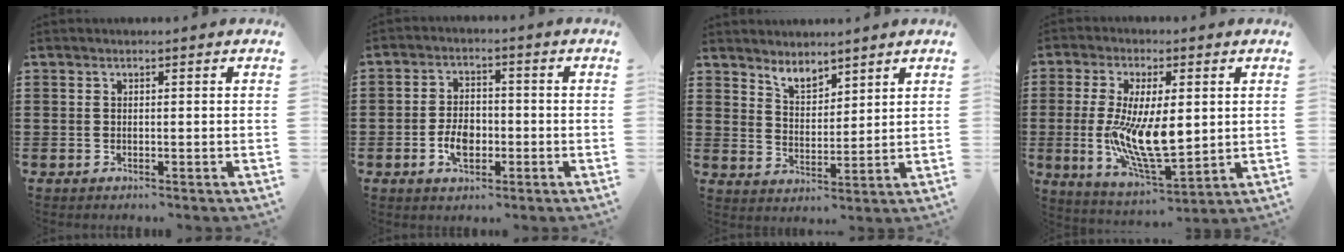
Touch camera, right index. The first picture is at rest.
{"total": 5.0, "force": [-1.4, 3.1, 3.6], "torque": [-0.066, 0.002, -0.029]}
{"total": 4.1, "force": [3.9, 0.9, 0.6], "torque": [-0.024, -0.007, 0.075]}
{"total": 11.8, "force": [0.1, 4.9, 10.8], "torque": [-0.208, -0.008, 0.005]}